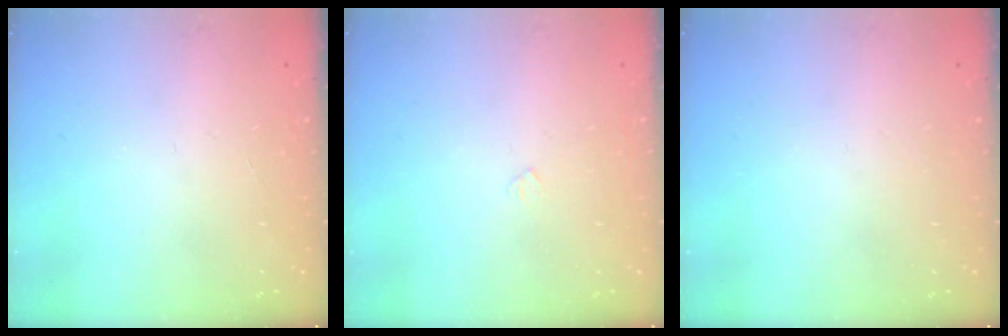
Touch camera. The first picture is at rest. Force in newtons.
{"total": 2.4, "press": 2.4, "slide": 0.3}
{"total": 0.0}